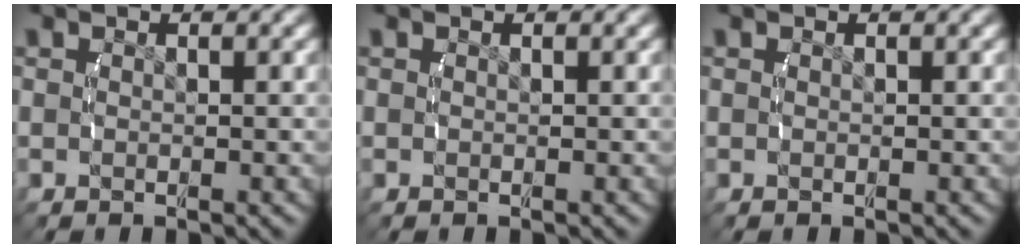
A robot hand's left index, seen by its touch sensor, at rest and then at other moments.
{"total": 0.0}
{"total": 0.0}